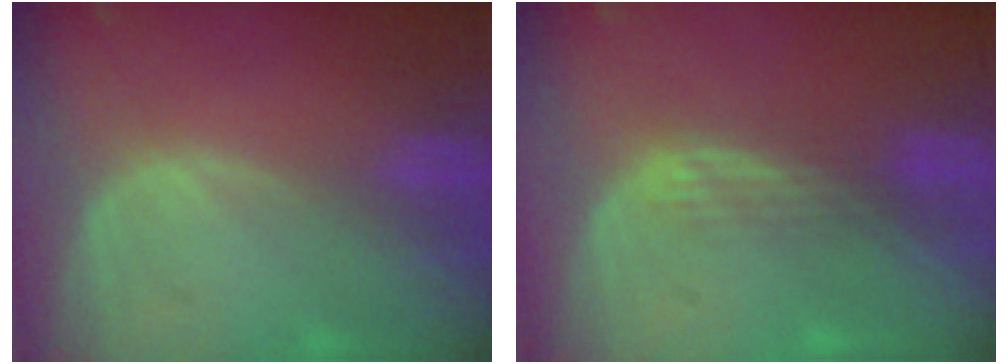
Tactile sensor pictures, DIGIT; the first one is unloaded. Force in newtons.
{"total": 2.9, "press": 2.5, "slide": 1.5}